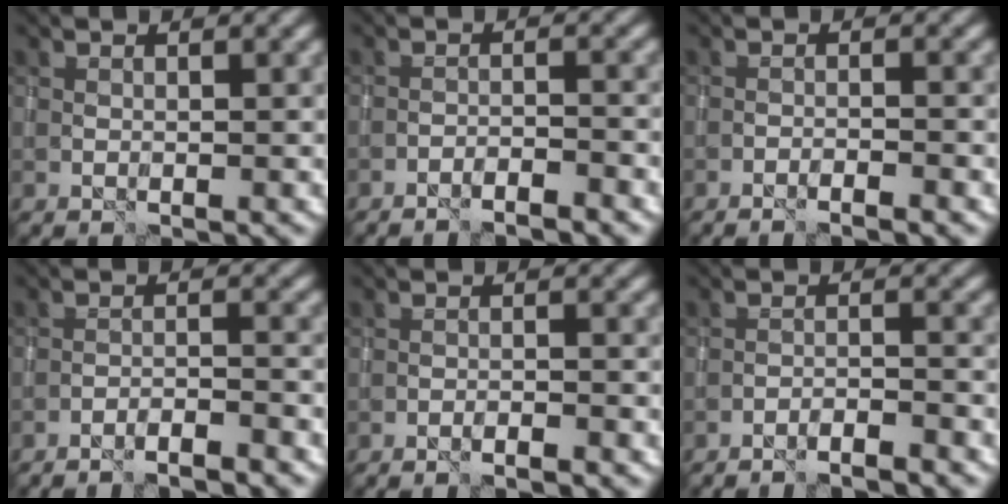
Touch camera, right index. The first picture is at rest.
{"total": 2.6, "force": [-2.3, 0.2, 1.1], "torque": [-0.018, 0.006, -0.039]}
{"total": 1.9, "force": [-1.6, 0.2, 1.1], "torque": [-0.023, 0.007, -0.030]}
{"total": 3.4, "force": [-3.0, 0.3, 1.6], "torque": [-0.024, 0.006, -0.051]}
{"total": 1.7, "force": [-1.4, 0.1, 1.0], "torque": [-0.021, 0.010, -0.026]}
{"total": 2.9, "force": [-2.6, 0.2, 1.2], "torque": [-0.019, 0.006, -0.045]}